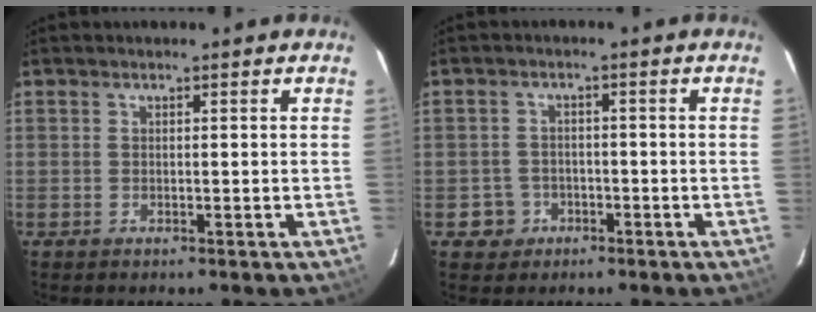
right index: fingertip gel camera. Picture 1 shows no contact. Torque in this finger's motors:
{"motor_torque": [-0.14, 0.05, -0.65, -0.21]}